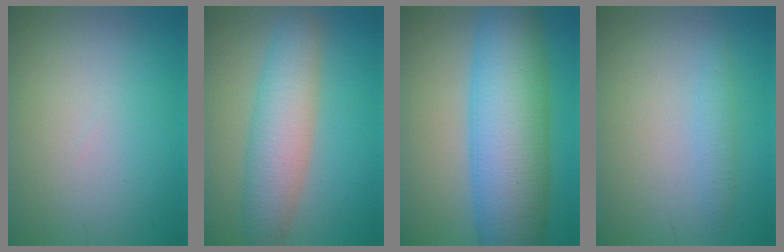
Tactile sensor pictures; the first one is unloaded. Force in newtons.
{"total": 5.8, "press": 5.8, "slide": 0.4}
{"total": 12.2, "press": 12.2, "slide": 0.1}
{"total": 1.4, "press": 1.4, "slide": 0.1}